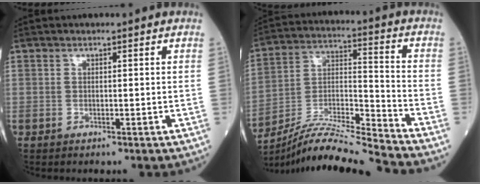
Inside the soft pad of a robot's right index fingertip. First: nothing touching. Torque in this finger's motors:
{"motor_torque": [0.61, -0.77, 0.33, 0.09]}